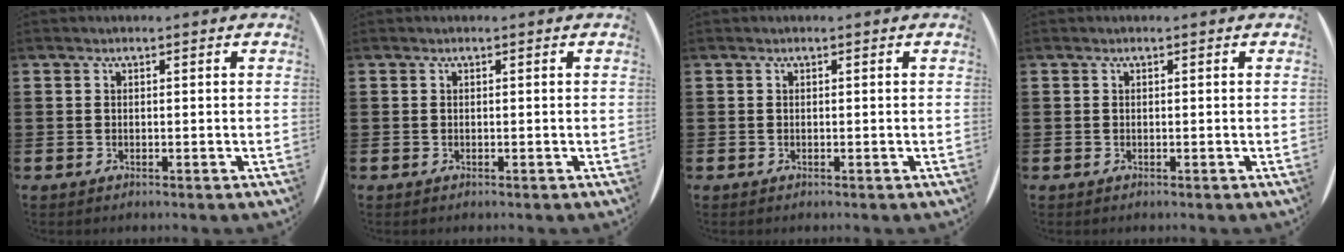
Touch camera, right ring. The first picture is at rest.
{"total": 0.0}
{"total": 0.0}
{"total": 0.0}